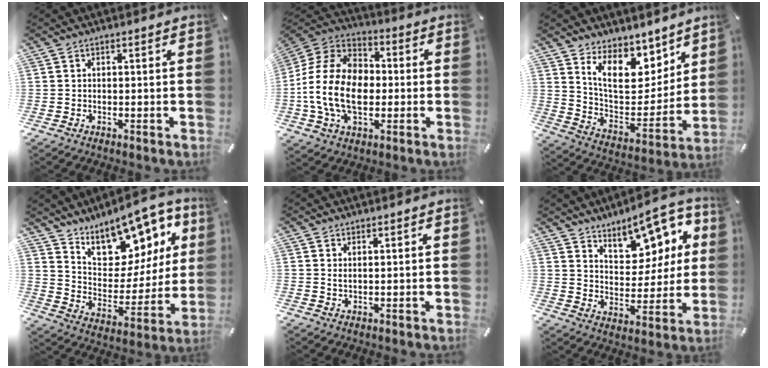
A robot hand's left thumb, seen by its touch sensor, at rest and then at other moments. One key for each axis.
{"total": 17.4, "fx": -3.2, "fy": 12.6, "fz": 11.6, "tx": -0.259, "ty": 0.031, "tz": -0.060}
{"total": 13.4, "fx": 9.1, "fy": 7.8, "fz": 6.0, "tx": -0.100, "ty": -0.076, "tz": 0.170}
{"total": 16.2, "fx": 12.1, "fy": 8.4, "fz": 6.6, "tx": -0.086, "ty": -0.105, "tz": 0.211}
{"total": 1.2, "fx": 0.7, "fy": 0.3, "fz": 0.9, "tx": -0.019, "ty": -0.001, "tz": 0.013}
{"total": 12.7, "fx": 9.2, "fy": 6.9, "fz": 5.4, "tx": -0.070, "ty": -0.074, "tz": 0.163}